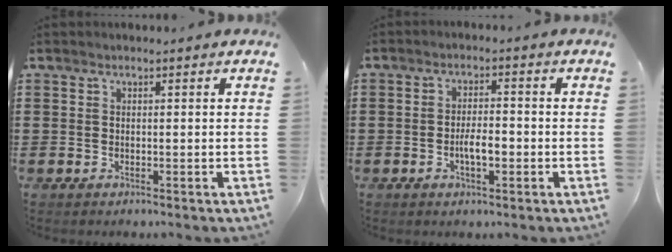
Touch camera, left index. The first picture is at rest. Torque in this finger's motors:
{"motor_torque": [0.16, 0.06, 0.13, 0.08]}